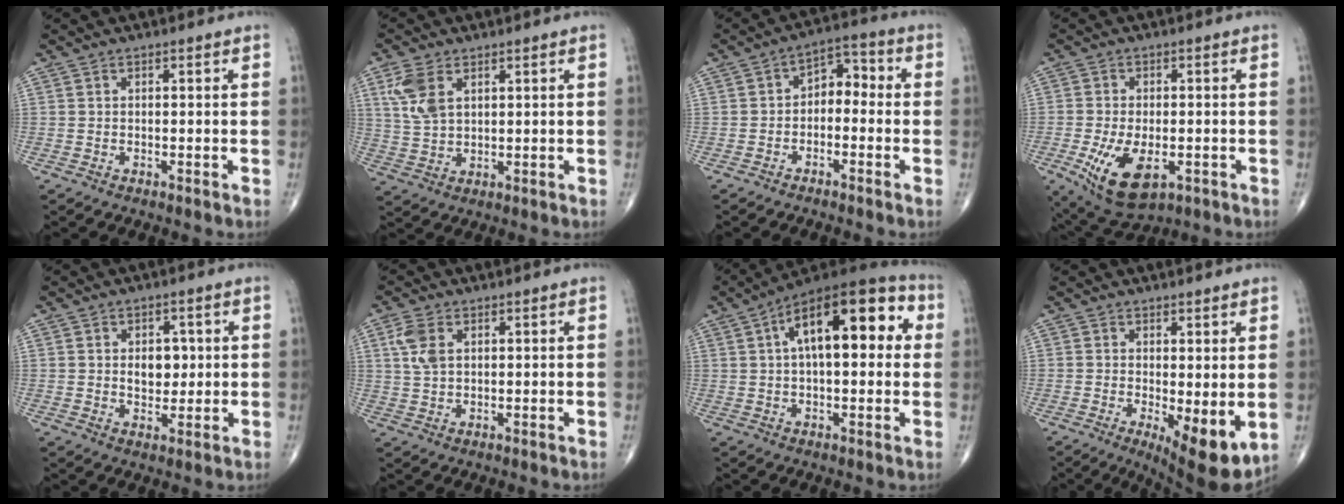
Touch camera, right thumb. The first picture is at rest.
{"total": 6.9, "force": [2.9, 3.9, 4.8], "torque": [-0.104, -0.004, 0.067]}
{"total": 5.9, "force": [-1.0, 4.0, 4.2], "torque": [-0.042, 0.039, -0.031]}
{"total": 11.2, "force": [-3.7, 5.8, 8.8], "torque": [-0.154, -0.005, -0.049]}
{"total": 5.1, "force": [0.6, 3.6, 3.6], "torque": [-0.030, -0.004, 0.012]}
{"total": 5.1, "force": [1.7, 3.1, 3.7], "torque": [-0.082, 0.003, 0.035]}
{"total": 19.5, "force": [4.6, 8.8, 16.7], "torque": [-0.233, 0.035, 0.061]}
{"total": 9.0, "force": [-1.3, 3.1, 8.4], "torque": [-0.117, -0.024, -0.011]}